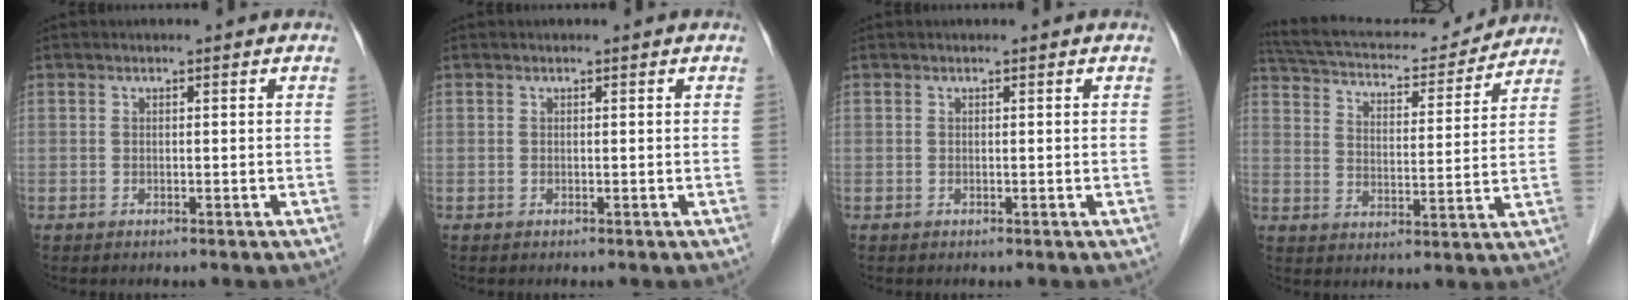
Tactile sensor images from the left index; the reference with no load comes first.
{"total": 0.0}
{"total": 0.0}
{"total": 17.7, "force": [16.3, 4.2, 5.6], "torque": [-0.102, 0.020, 0.239]}